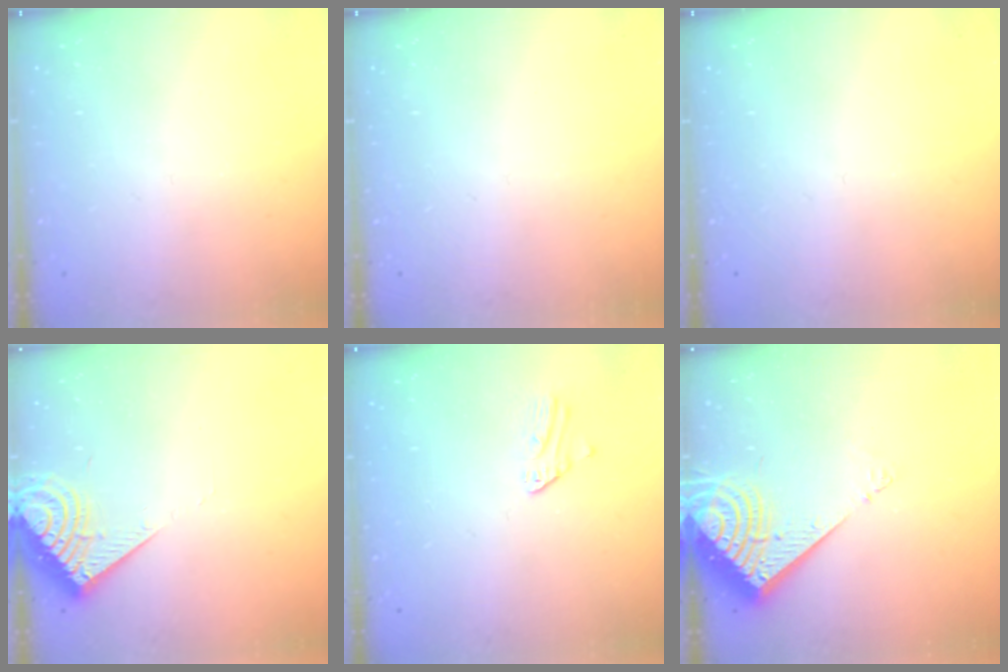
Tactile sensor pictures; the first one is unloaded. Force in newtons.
{"total": 0.0}
{"total": 0.0}
{"total": 8.3, "press": 8.2, "slide": 0.6}
{"total": 2.1, "press": 2.1, "slide": 0.2}
{"total": 10.8, "press": 10.7, "slide": 1.4}